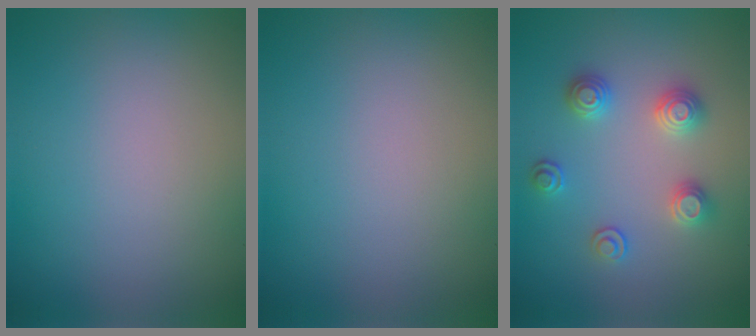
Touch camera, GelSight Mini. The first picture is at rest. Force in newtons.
{"total": 0.0}
{"total": 2.9, "press": 2.8, "slide": 0.8}